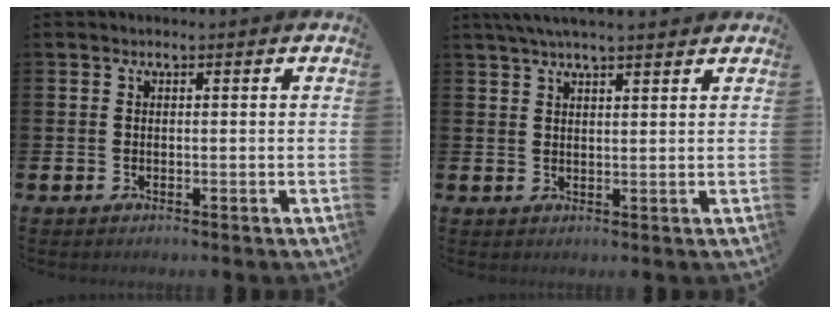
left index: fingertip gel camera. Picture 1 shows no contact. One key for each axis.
{"total": 4.0, "fx": 3.5, "fy": 0.3, "fz": 1.8, "tx": -0.040, "ty": -0.003, "tz": 0.064}